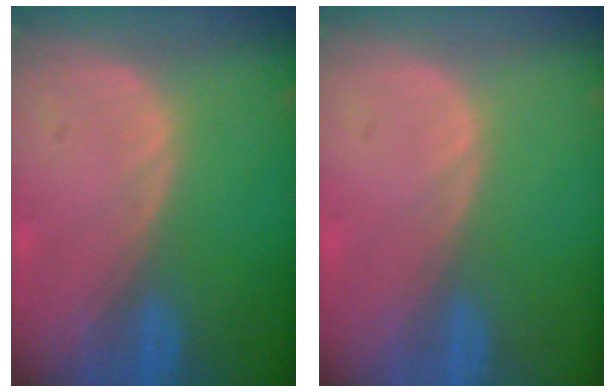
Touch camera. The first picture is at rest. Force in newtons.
{"total": 0.0}